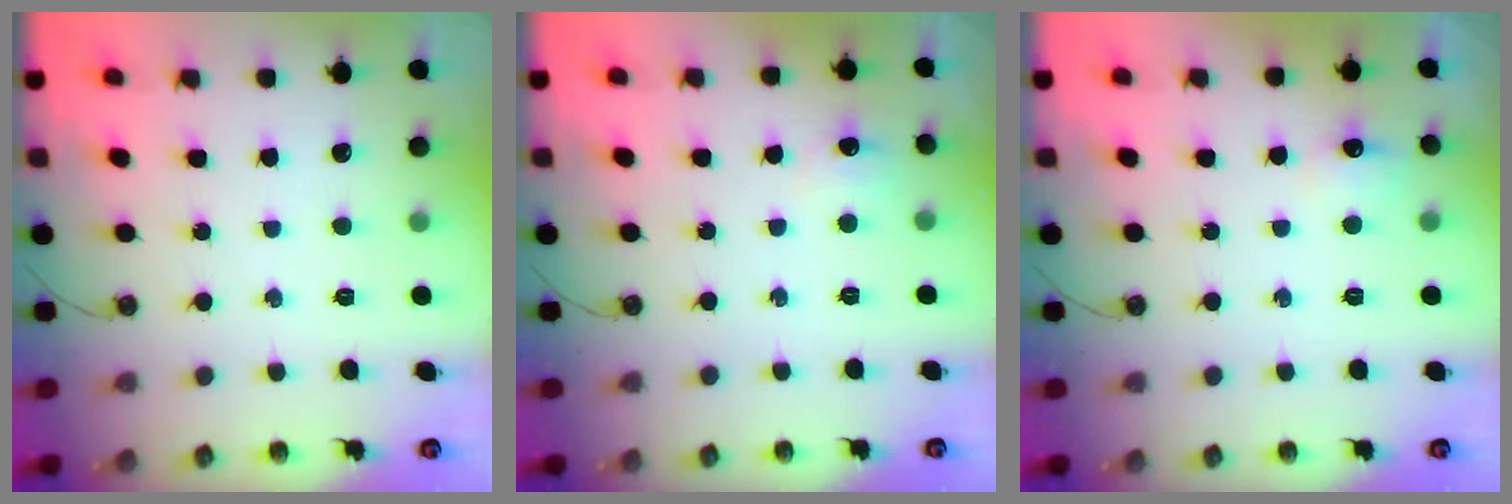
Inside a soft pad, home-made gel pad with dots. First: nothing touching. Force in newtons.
{"total": 6.5, "press": 6.4, "slide": 0.9}
{"total": 7.1, "press": 7.0, "slide": 0.9}